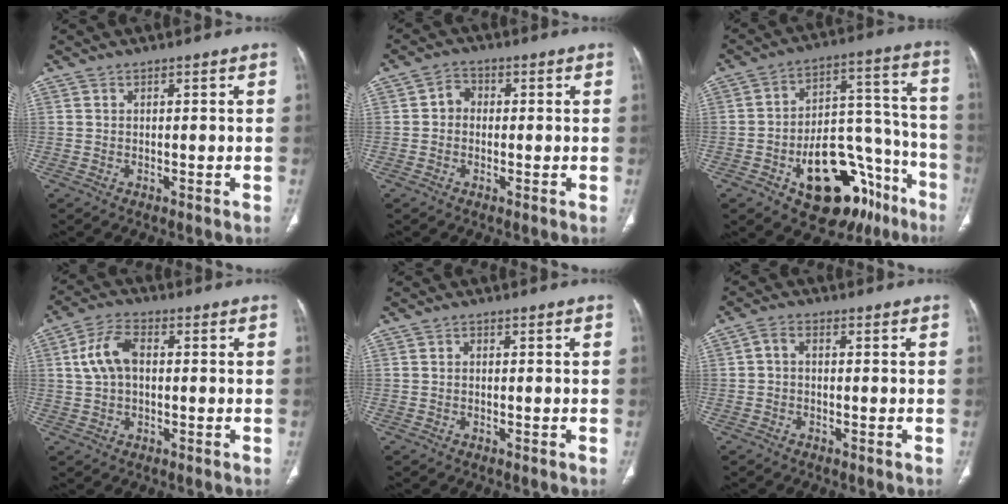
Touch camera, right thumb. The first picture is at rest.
{"total": 3.3, "force": [-0.1, 2.9, 1.5], "torque": [-0.008, 0.013, -0.009]}
{"total": 23.7, "force": [-12.1, 12.8, 15.9], "torque": [-0.161, 0.097, -0.165]}
{"total": 7.7, "force": [1.0, 4.7, 6.0], "torque": [-0.120, 0.021, 0.017]}
{"total": 0.6, "force": [0.0, 0.5, 0.4], "torque": [-0.008, 0.002, -0.001]}
{"total": 2.3, "force": [-0.2, 1.5, 1.7], "torque": [-0.027, 0.011, -0.008]}